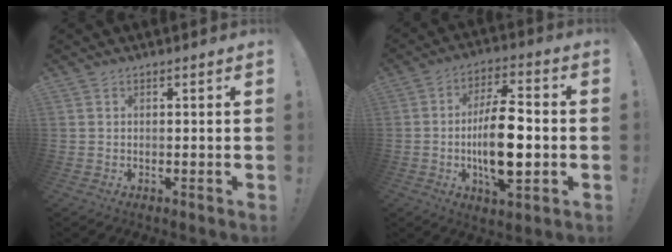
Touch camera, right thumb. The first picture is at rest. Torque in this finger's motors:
{"motor_torque": [0.79, 1.30, 0.54, 0.43, 0.44]}